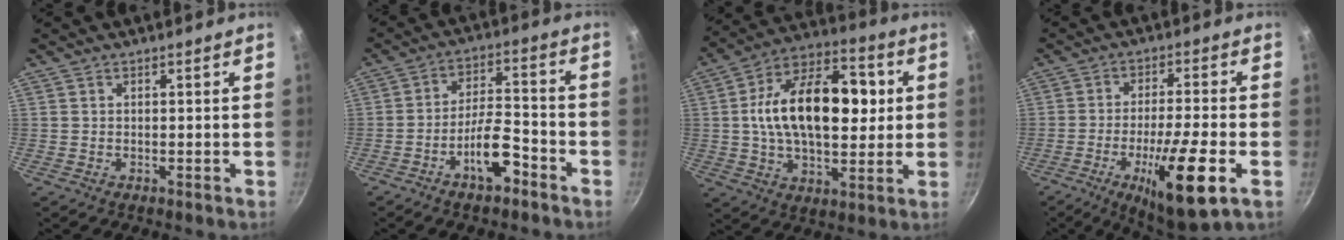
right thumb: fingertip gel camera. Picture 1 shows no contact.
{"total": 8.9, "force": [-5.0, 3.3, 6.6], "torque": [-0.104, 0.046, -0.083]}
{"total": 22.7, "force": [2.6, 13.5, 18.1], "torque": [-0.267, 0.020, 0.028]}
{"total": 15.8, "force": [-5.8, 3.1, 14.4], "torque": [-0.241, 0.015, -0.091]}